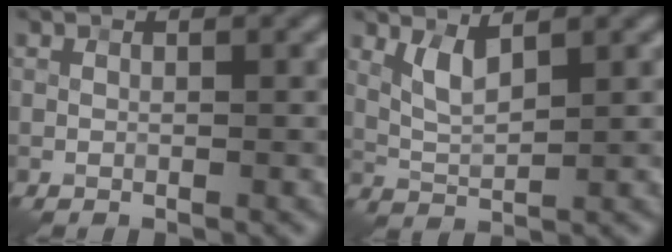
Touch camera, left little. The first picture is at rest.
{"total": 2.6, "force": [1.5, 0.7, 2.0], "torque": [-0.049, -0.006, 0.034]}